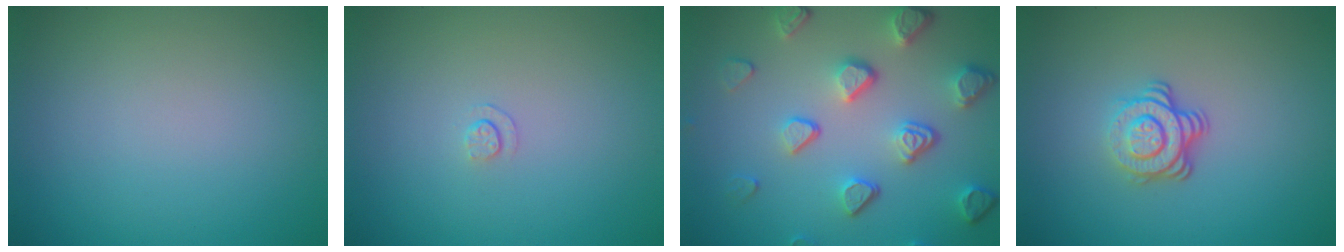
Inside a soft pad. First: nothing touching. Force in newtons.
{"total": 0.6, "press": 0.3, "slide": 0.6}
{"total": 5.3, "press": 4.1, "slide": 3.4}
{"total": 3.7, "press": 2.6, "slide": 2.6}